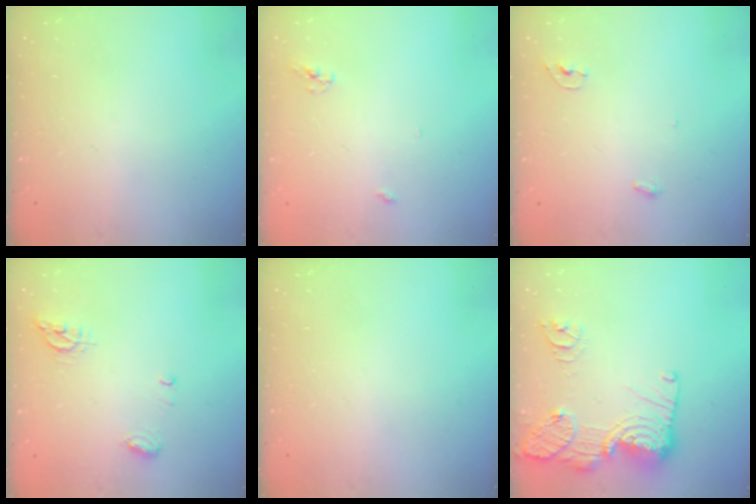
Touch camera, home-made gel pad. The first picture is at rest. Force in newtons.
{"total": 3.3, "press": 3.3, "slide": 0.2}
{"total": 6.4, "press": 4.1, "slide": 4.9}
{"total": 8.4, "press": 6.9, "slide": 4.9}
{"total": 0.0}
{"total": 18.4, "press": 18.3, "slide": 1.7}